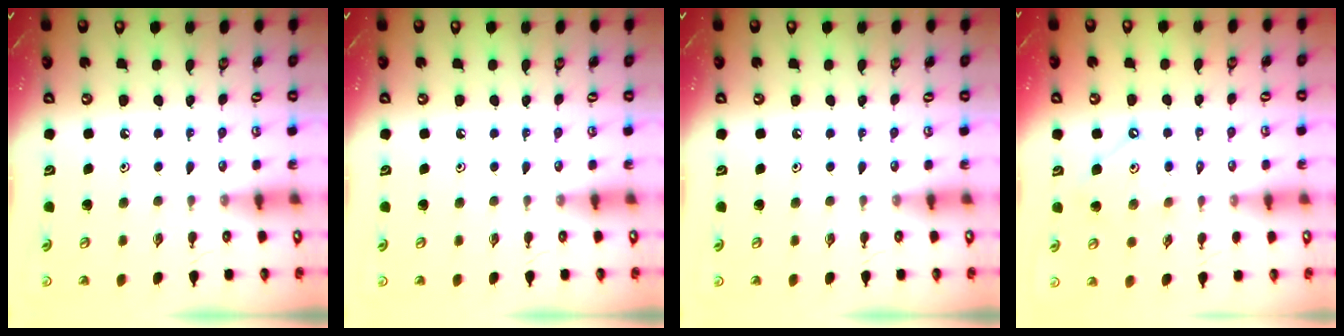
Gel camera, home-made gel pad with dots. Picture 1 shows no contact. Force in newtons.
{"total": 0.0}
{"total": 0.0}
{"total": 7.2, "press": 7.1, "slide": 0.7}